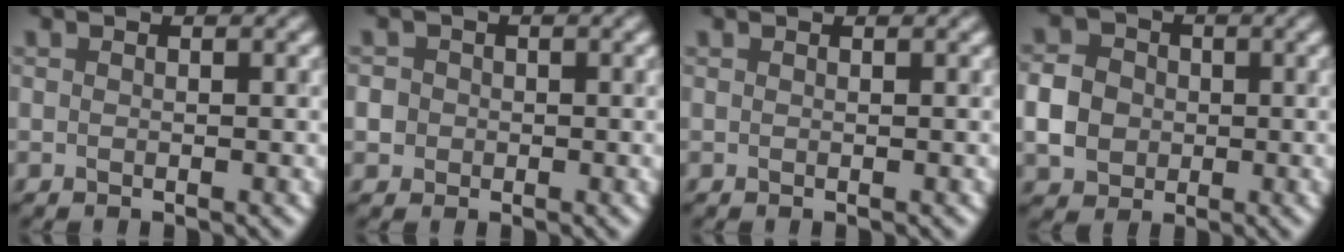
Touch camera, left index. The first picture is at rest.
{"total": 3.5, "force": [-0.1, 3.2, 1.2], "torque": [-0.007, 0.023, -0.030]}
{"total": 0.0}
{"total": 4.3, "force": [-0.7, 3.8, 2.0], "torque": [-0.043, 0.004, -0.018]}